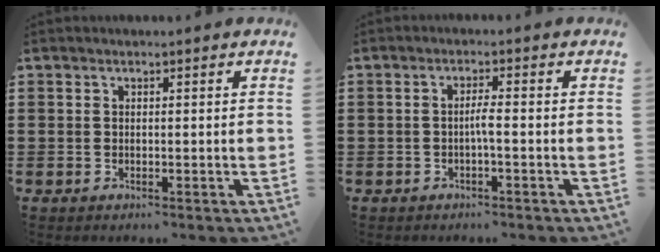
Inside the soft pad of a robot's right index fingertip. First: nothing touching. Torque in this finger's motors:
{"motor_torque": [0.52, 0.15, 0.20, 0.05]}